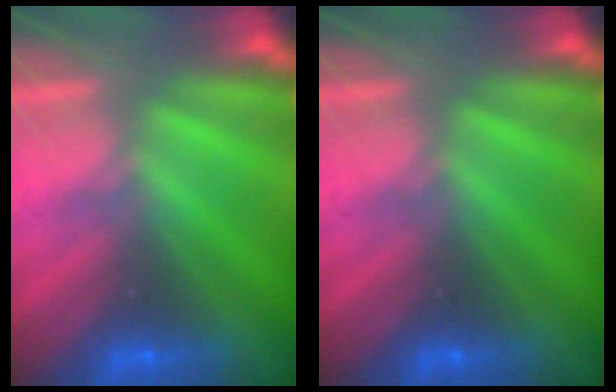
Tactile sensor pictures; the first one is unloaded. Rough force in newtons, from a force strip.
{"total": 0.0}